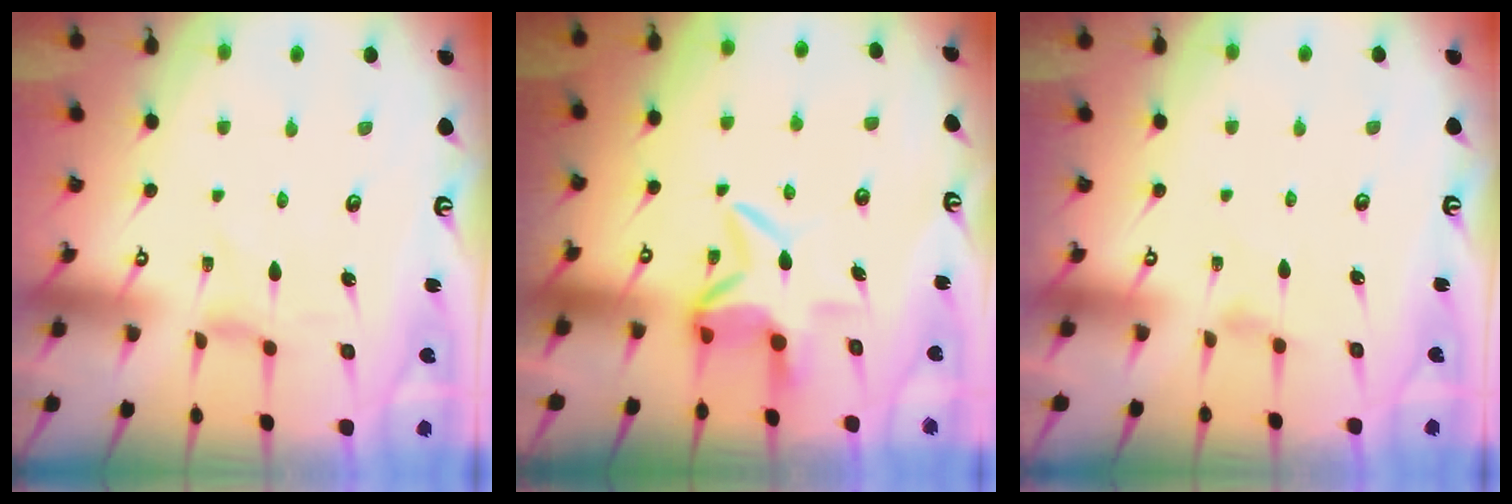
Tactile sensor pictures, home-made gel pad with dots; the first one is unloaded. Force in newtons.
{"total": 6.8, "press": 6.6, "slide": 1.5}
{"total": 1.9, "press": 1.9, "slide": 0.4}